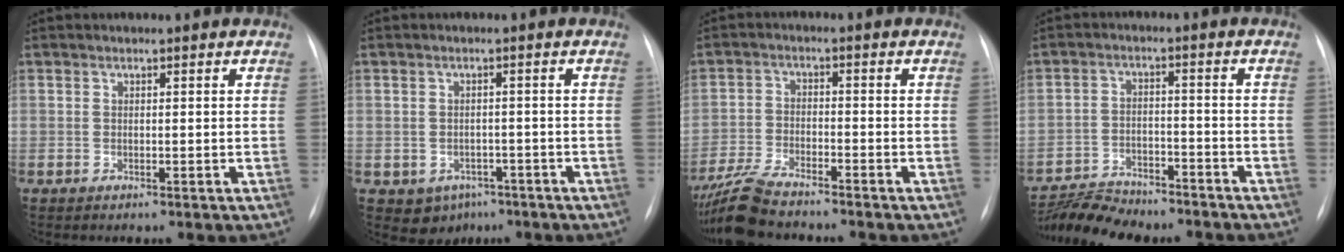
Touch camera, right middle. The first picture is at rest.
{"total": 4.7, "force": [-2.5, 3.7, 1.3], "torque": [-0.015, 0.008, -0.025]}
{"total": 8.3, "force": [-7.6, 0.9, 3.3], "torque": [-0.066, -0.016, -0.136]}
{"total": 9.6, "force": [-9.0, 2.3, 2.3], "torque": [-0.040, 0.002, -0.146]}